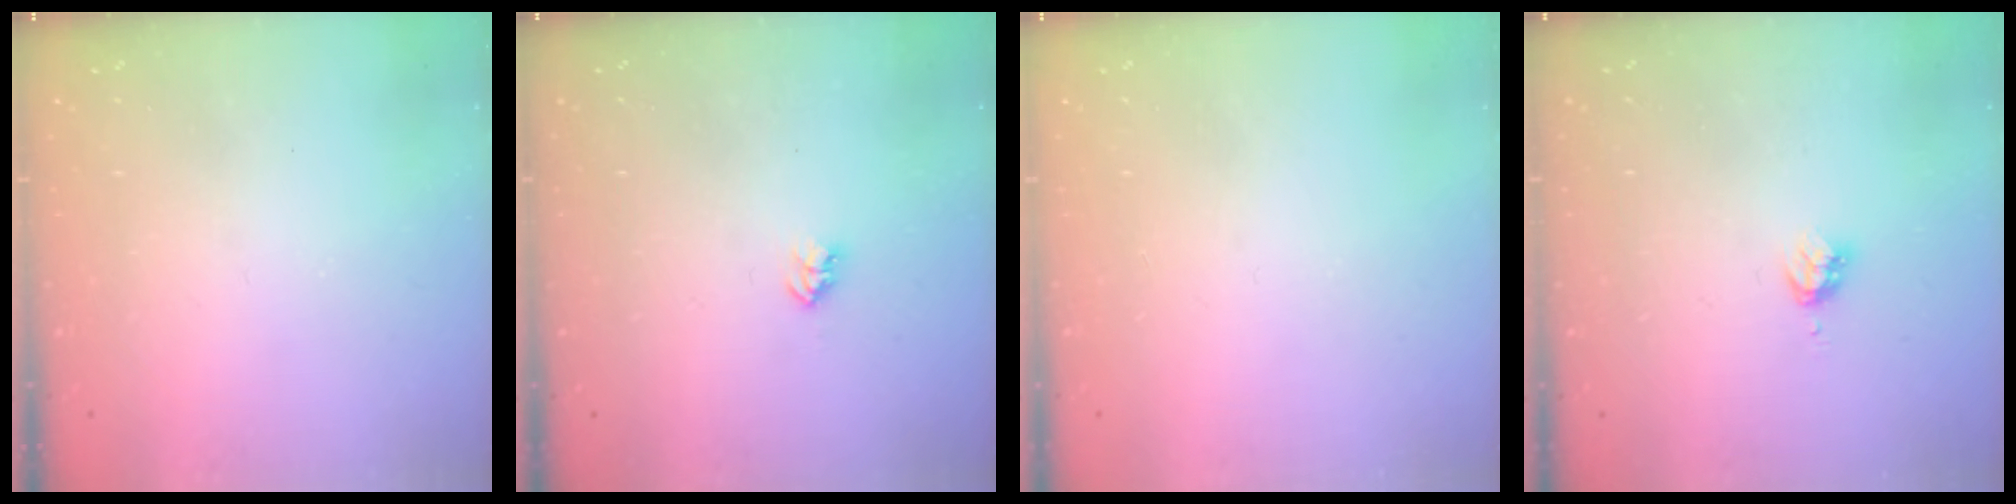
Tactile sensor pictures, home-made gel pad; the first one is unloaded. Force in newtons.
{"total": 2.7, "press": 2.7, "slide": 0.4}
{"total": 0.0}
{"total": 2.9, "press": 2.8, "slide": 0.4}